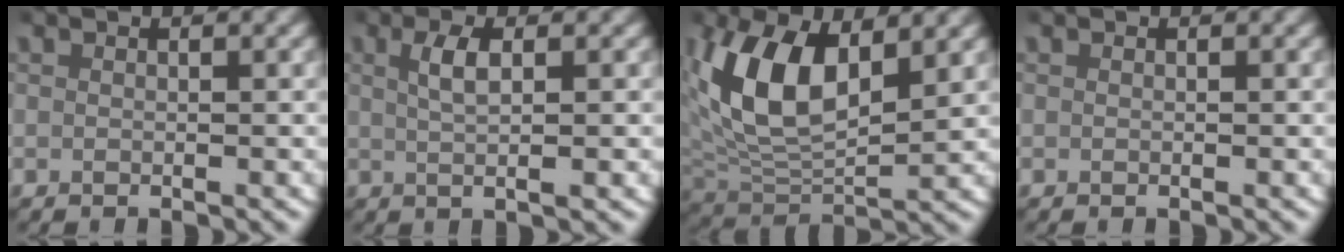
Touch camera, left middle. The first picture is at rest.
{"total": 2.0, "force": [0.2, 0.3, 2.0], "torque": [-0.041, -0.004, 0.009]}
{"total": 7.8, "force": [2.2, 4.5, 5.9], "torque": [-0.146, -0.002, 0.044]}
{"total": 0.0}